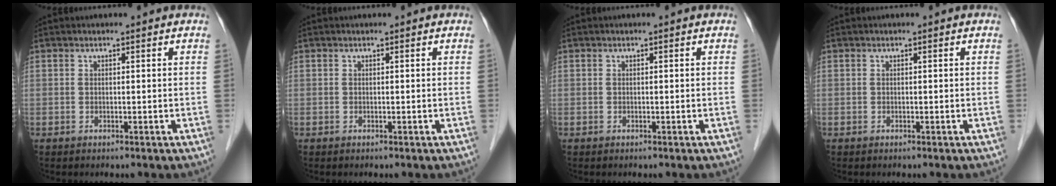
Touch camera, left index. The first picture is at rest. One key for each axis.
{"total": 0.0}
{"total": 0.0}
{"total": 0.0}